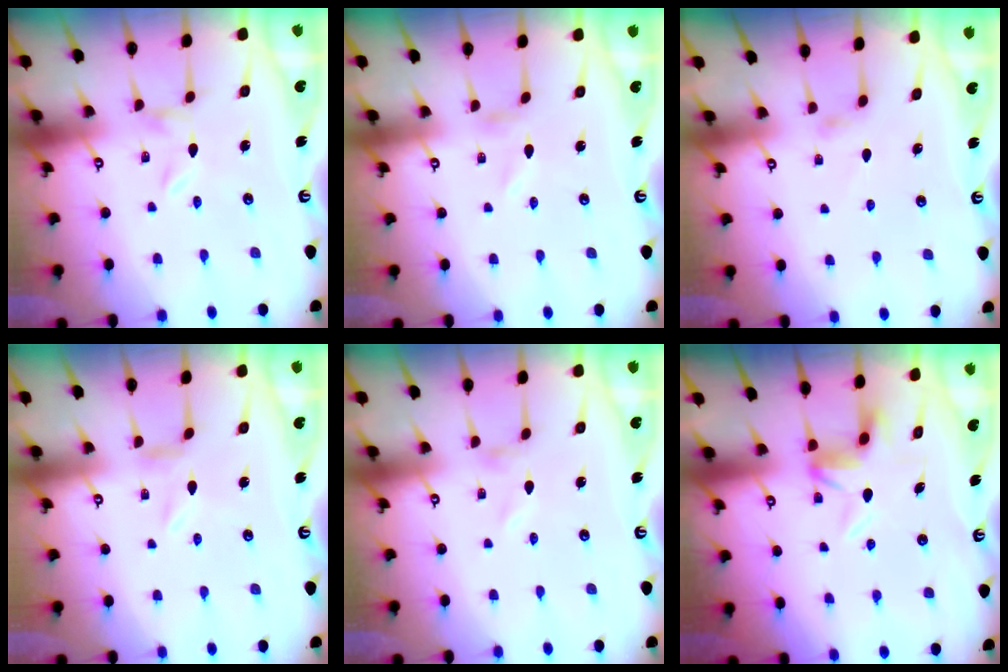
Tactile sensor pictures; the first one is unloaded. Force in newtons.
{"total": 0.6, "press": 0.6, "slide": 0.2}
{"total": 2.9, "press": 2.8, "slide": 0.4}
{"total": 0.8, "press": 0.8, "slide": 0.2}
{"total": 0.7, "press": 0.6, "slide": 0.3}
{"total": 4.5, "press": 4.5, "slide": 0.1}